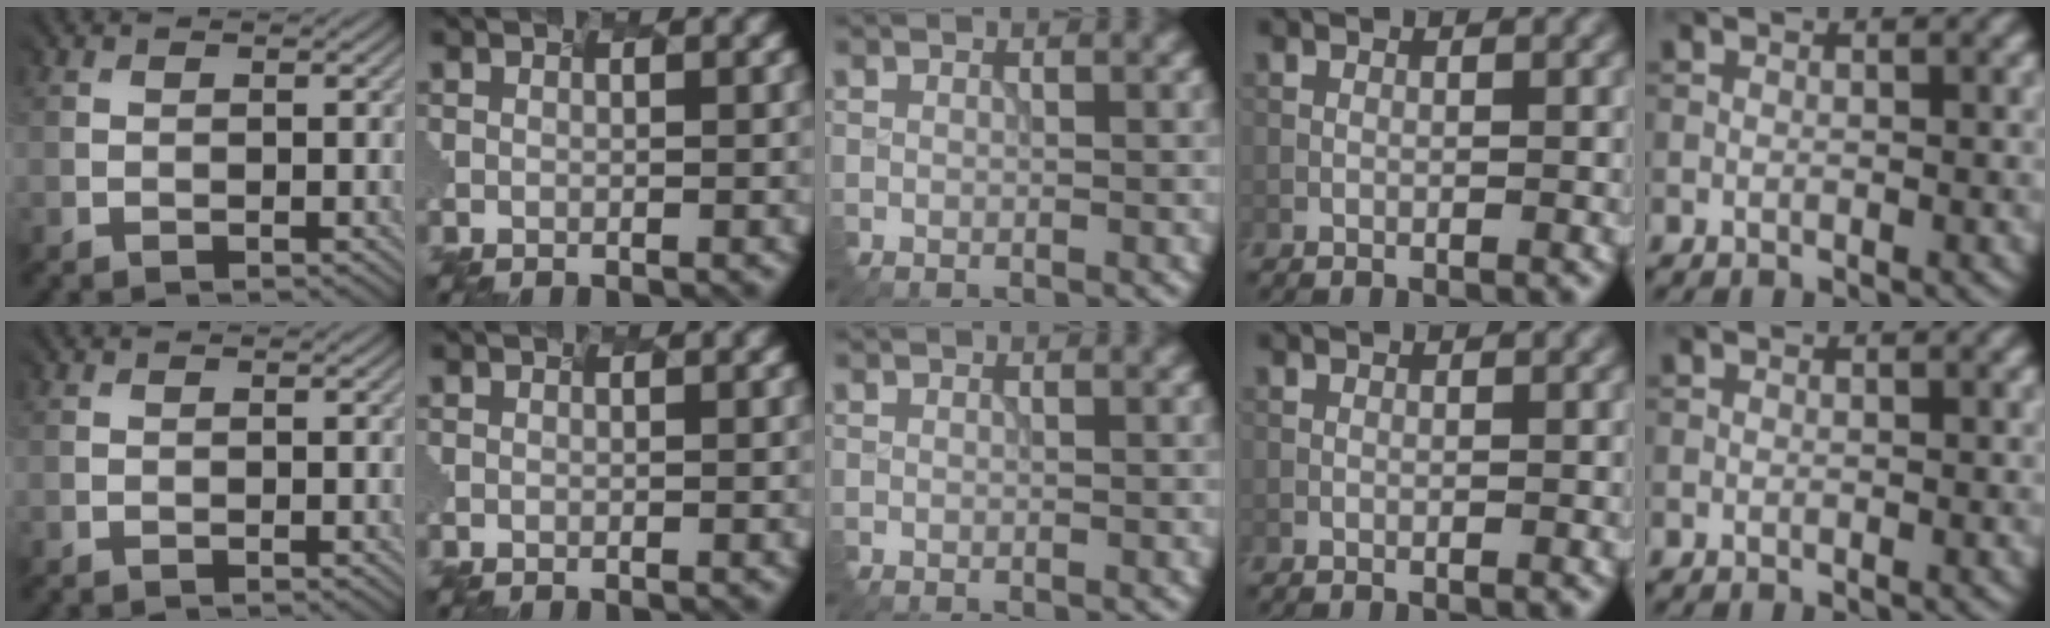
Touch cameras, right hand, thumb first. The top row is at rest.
{}